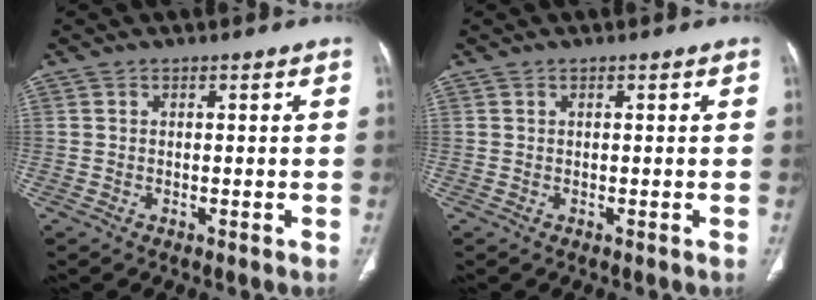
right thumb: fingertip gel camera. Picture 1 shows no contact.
{"total": 0.0}